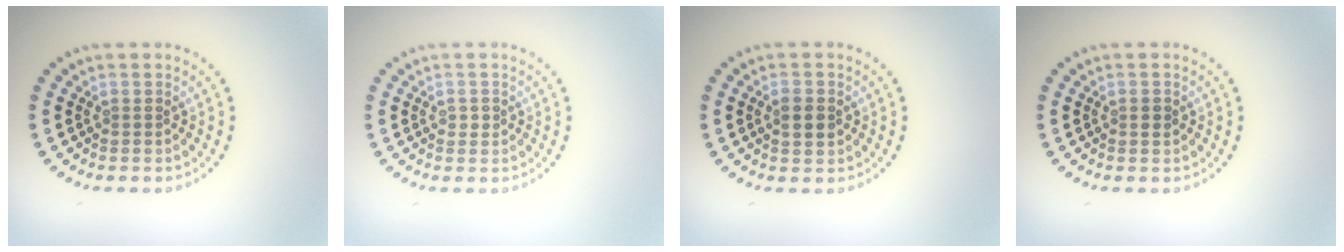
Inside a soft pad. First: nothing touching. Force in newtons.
{"total": 1.0, "press": 1.0, "slide": 0.1}
{"total": 2.3, "press": 2.3, "slide": 0.0}
{"total": 0.8, "press": 0.8, "slide": 0.1}